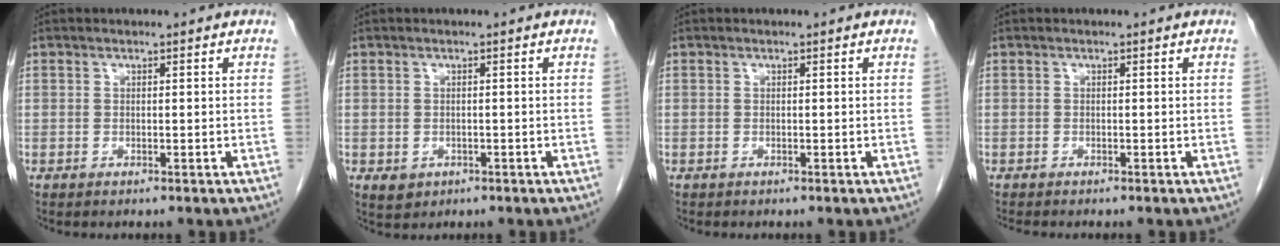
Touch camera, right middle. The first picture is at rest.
{"total": 2.1, "force": [-0.7, 1.8, 0.8], "torque": [-0.013, 0.001, 0.000]}
{"total": 0.0}
{"total": 1.6, "force": [-1.5, 0.2, 0.7], "torque": [-0.015, -0.004, -0.021]}